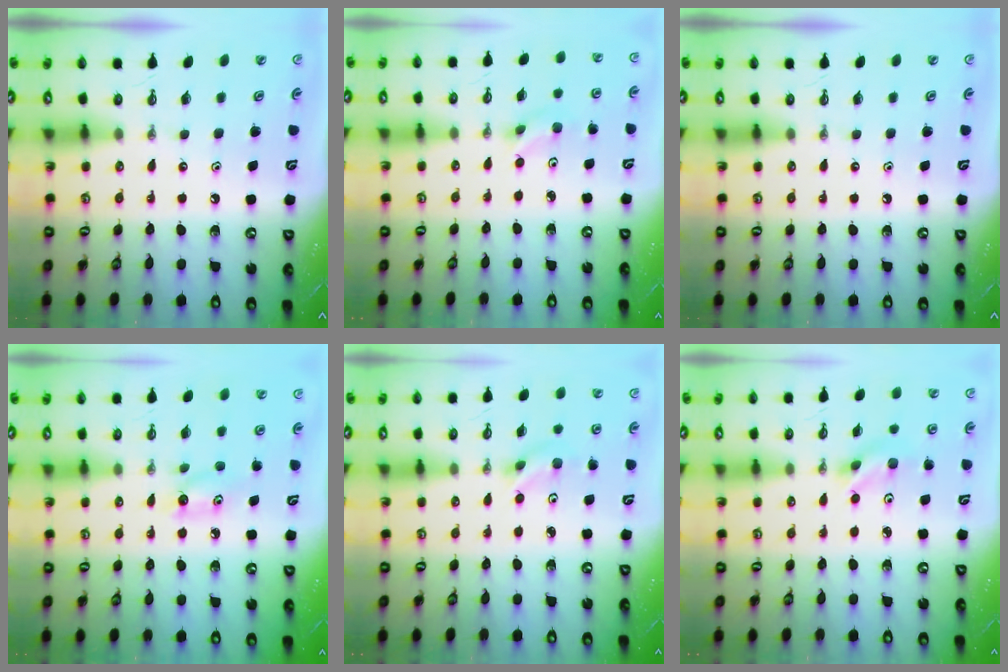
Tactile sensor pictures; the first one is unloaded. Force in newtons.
{"total": 2.4, "press": 2.4, "slide": 0.1}
{"total": 0.0}
{"total": 5.7, "press": 5.6, "slide": 0.5}
{"total": 2.9, "press": 2.7, "slide": 1.2}
{"total": 3.8, "press": 2.8, "slide": 2.6}